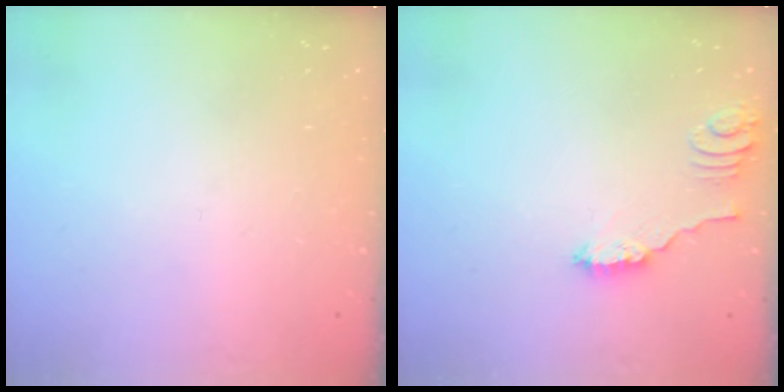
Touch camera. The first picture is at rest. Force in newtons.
{"total": 2.3, "press": 2.3, "slide": 0.2}